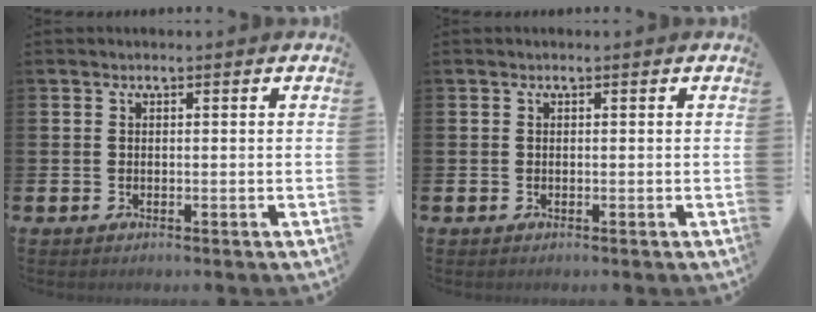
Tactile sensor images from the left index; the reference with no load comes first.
{"total": 0.0}